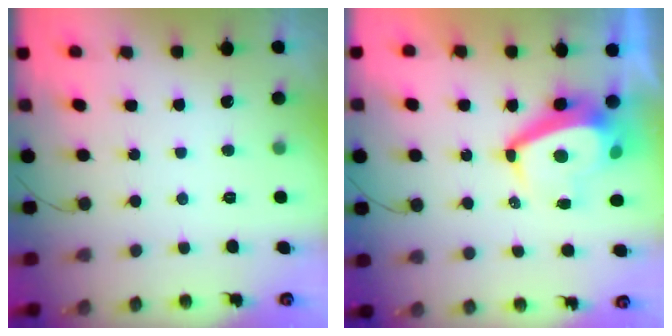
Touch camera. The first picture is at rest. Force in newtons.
{"total": 8.4, "press": 8.4, "slide": 0.9}